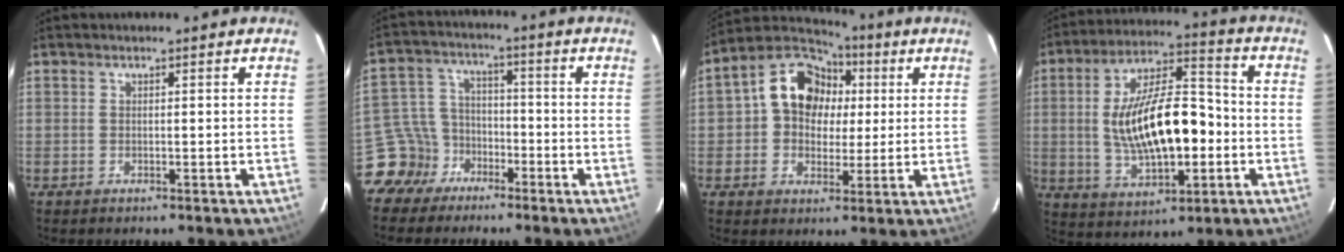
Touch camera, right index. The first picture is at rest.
{"total": 8.5, "force": [-5.9, 6.1, 0.3], "torque": [-0.025, 0.028, -0.113]}
{"total": 11.6, "force": [1.9, 9.8, 5.9], "torque": [-0.130, 0.036, 0.028]}
{"total": 17.7, "force": [-1.8, 7.6, 15.8], "torque": [-0.292, 0.011, -0.019]}